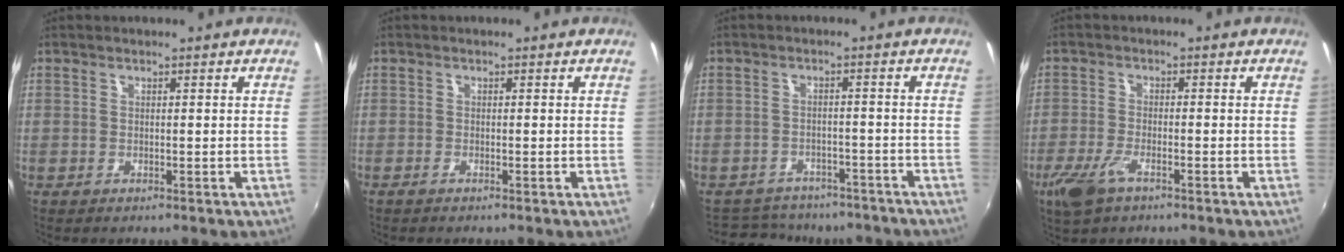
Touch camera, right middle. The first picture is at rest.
{"total": 0.8, "force": [-0.7, 0.0, 0.4], "torque": [-0.008, -0.003, -0.016]}
{"total": 14.3, "force": [-12.2, 6.0, 4.6], "torque": [-0.102, 0.006, -0.157]}
{"total": 6.1, "force": [-3.7, 2.2, 4.3], "torque": [-0.109, -0.013, -0.072]}